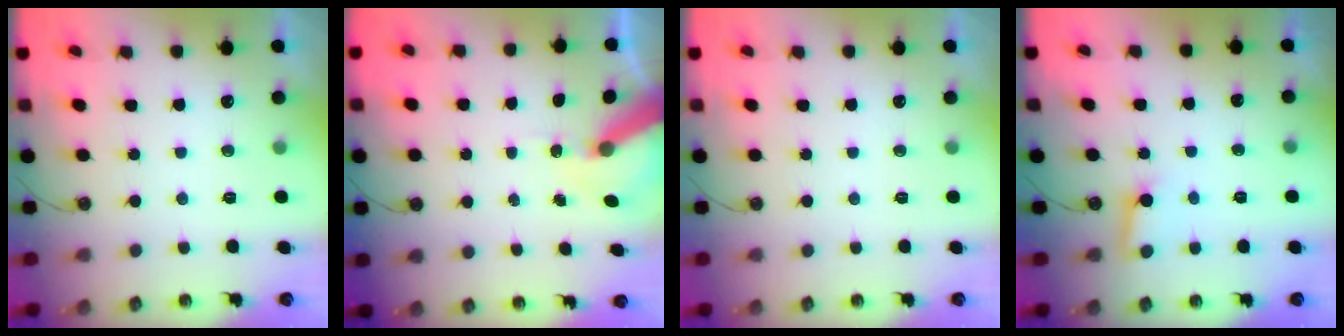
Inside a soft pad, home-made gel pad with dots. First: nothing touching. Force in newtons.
{"total": 9.3, "press": 9.2, "slide": 1.3}
{"total": 0.0}
{"total": 3.0, "press": 3.0, "slide": 0.2}